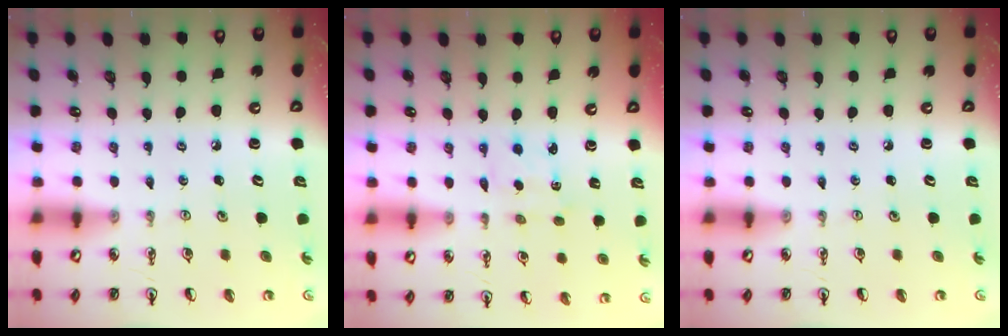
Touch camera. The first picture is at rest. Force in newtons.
{"total": 2.1, "press": 2.0, "slide": 0.6}
{"total": 0.0}